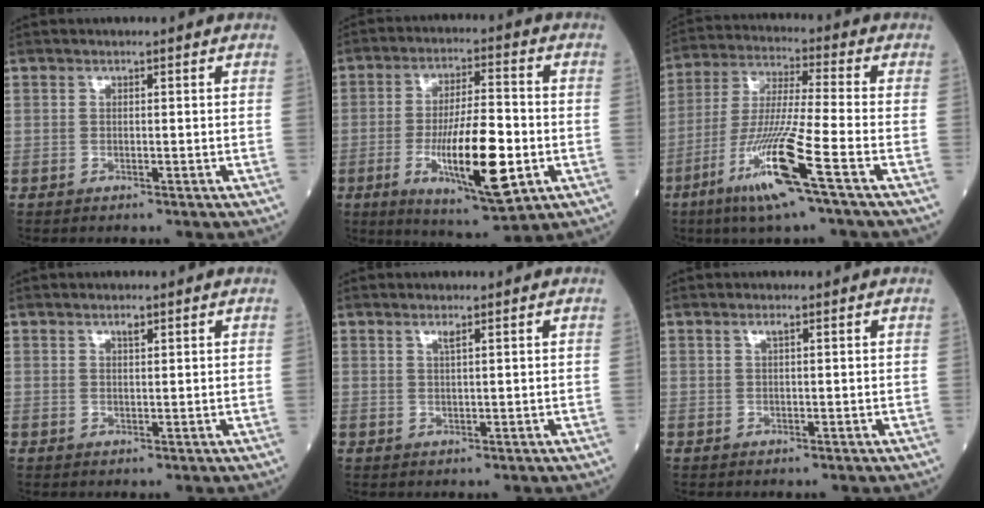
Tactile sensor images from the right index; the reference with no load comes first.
{"total": 14.1, "force": [-3.7, 2.7, 13.4], "torque": [-0.233, -0.015, -0.057]}
{"total": 13.5, "force": [-6.4, -1.0, 11.9], "torque": [-0.243, -0.024, -0.124]}
{"total": 0.9, "force": [0.6, 0.3, 0.6], "torque": [-0.013, -0.002, 0.011]}
{"total": 1.0, "force": [0.6, -0.1, 0.8], "torque": [-0.017, -0.002, 0.012]}
{"total": 0.8, "force": [0.4, 0.0, 0.7], "torque": [-0.013, 0.001, 0.007]}